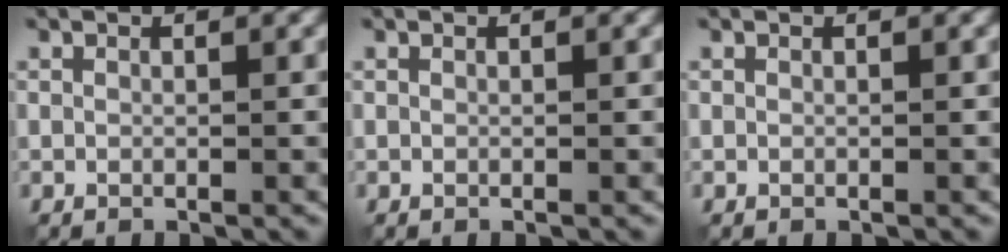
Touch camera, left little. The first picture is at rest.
{"total": 0.0}
{"total": 0.0}